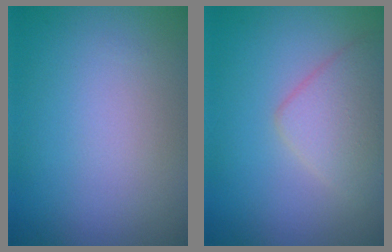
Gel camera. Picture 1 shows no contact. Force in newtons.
{"total": 3.8, "press": 3.8, "slide": 0.1}